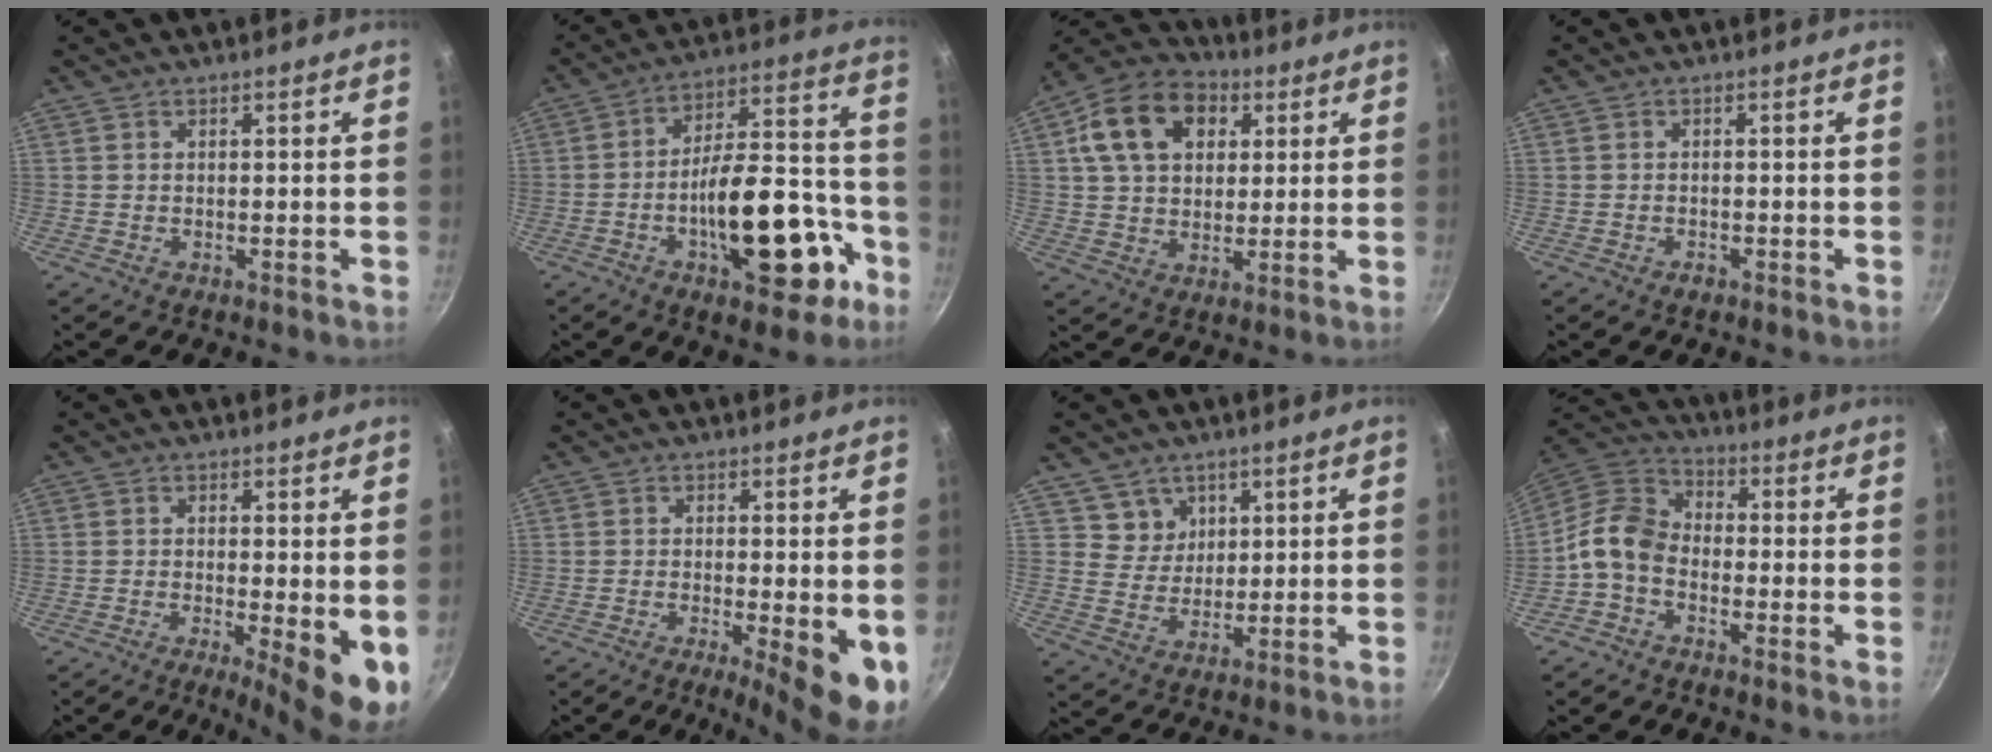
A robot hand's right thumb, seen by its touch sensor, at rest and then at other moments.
{"total": 20.9, "force": [-8.1, 9.3, 16.8], "torque": [-0.208, 0.071, -0.115]}
{"total": 15.7, "force": [5.2, 11.2, 9.6], "torque": [-0.145, 0.011, 0.075]}
{"total": 1.0, "force": [-0.7, 0.5, 0.5], "torque": [-0.011, 0.006, -0.012]}
{"total": 8.5, "force": [-1.5, 2.0, 8.2], "torque": [-0.102, -0.010, -0.016]}
{"total": 9.1, "force": [-2.3, 2.1, 8.6], "torque": [-0.110, -0.008, -0.029]}
{"total": 4.9, "force": [2.5, 4.2, 0.8], "torque": [0.016, -0.011, 0.045]}
{"total": 8.7, "force": [-2.9, 6.2, 5.5], "torque": [-0.099, 0.046, -0.080]}